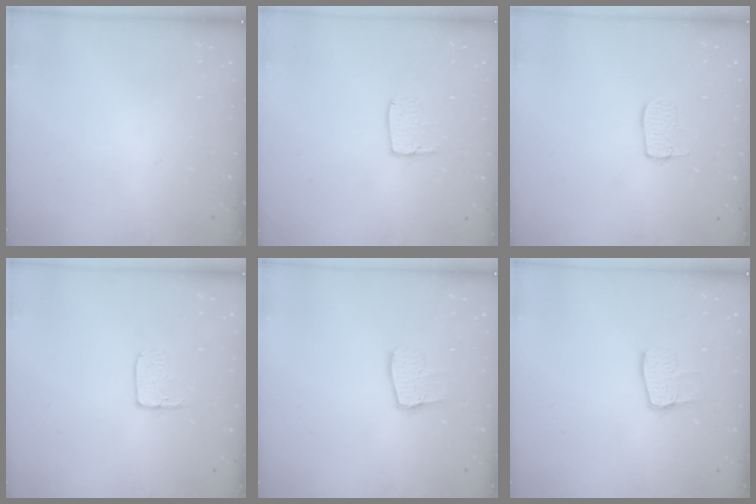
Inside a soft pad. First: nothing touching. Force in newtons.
{"total": 6.0, "press": 6.0, "slide": 0.3}
{"total": 7.1, "press": 7.0, "slide": 0.4}
{"total": 5.8, "press": 5.8, "slide": 0.4}
{"total": 8.3, "press": 8.3, "slide": 0.7}
{"total": 8.3, "press": 8.3, "slide": 0.7}